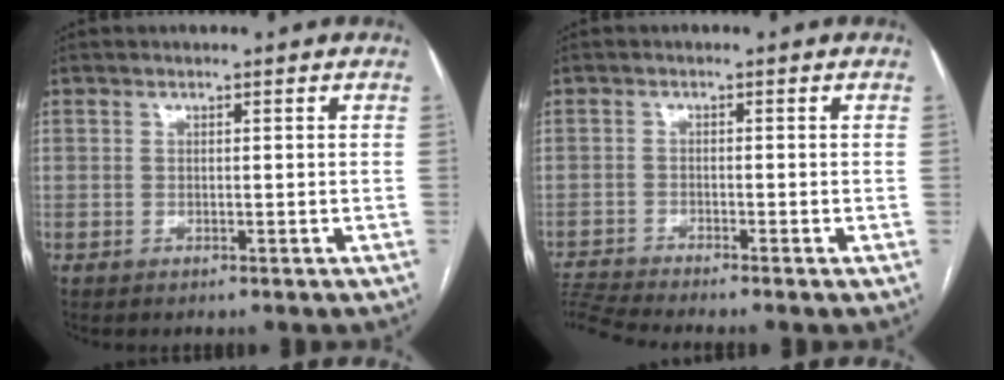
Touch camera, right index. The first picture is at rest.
{"total": 4.5, "force": [-4.1, -1.7, 0.8], "torque": [-0.025, -0.009, -0.080]}